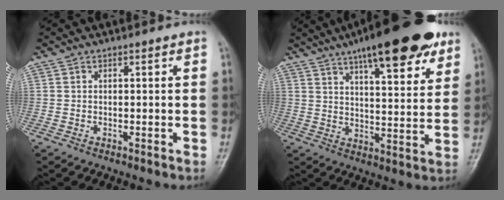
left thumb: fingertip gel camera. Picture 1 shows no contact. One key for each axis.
{"total": 20.5, "fx": 12.8, "fy": 6.2, "fz": 14.8, "tx": -0.191, "ty": -0.034, "tz": 0.188}